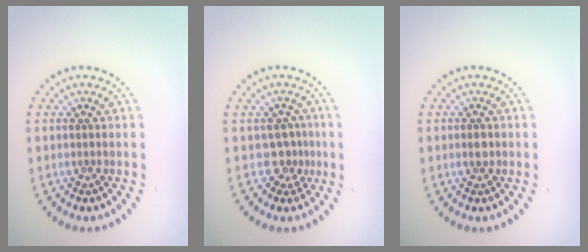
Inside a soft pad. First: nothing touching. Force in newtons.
{"total": 2.1, "press": 1.4, "slide": 1.6}
{"total": 1.3, "press": 1.3, "slide": 0.3}